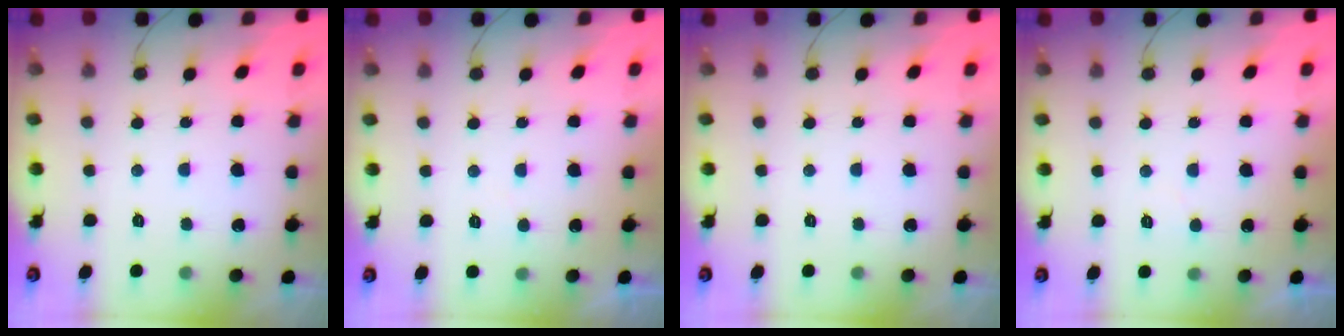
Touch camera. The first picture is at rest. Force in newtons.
{"total": 2.3, "press": 2.3, "slide": 0.2}
{"total": 0.0}
{"total": 2.4, "press": 2.4, "slide": 0.2}